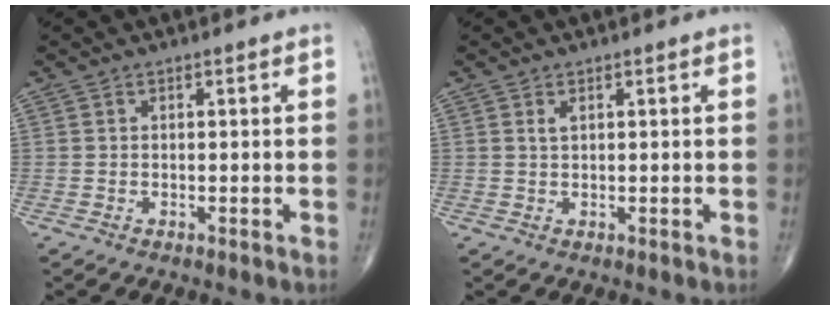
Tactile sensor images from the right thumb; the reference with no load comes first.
{"total": 1.0, "force": [0.5, 0.5, 0.8], "torque": [-0.015, 0.004, 0.011]}